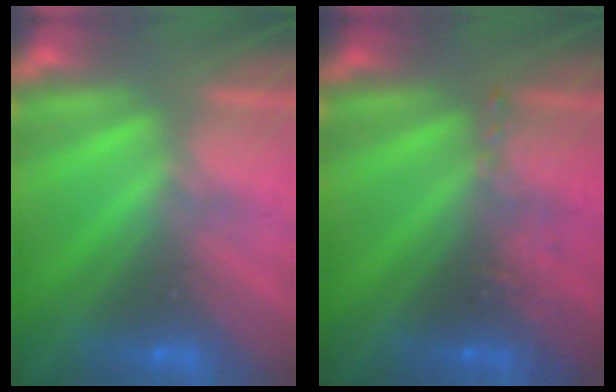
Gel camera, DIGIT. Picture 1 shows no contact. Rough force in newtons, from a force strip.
{"total": 2.5}